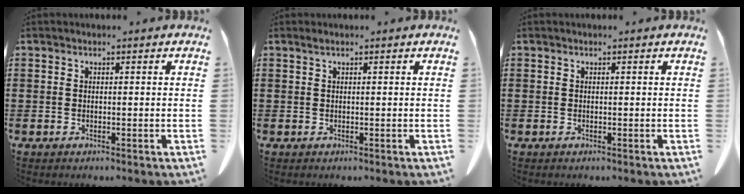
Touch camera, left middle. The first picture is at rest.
{"total": 0.6, "force": [0.4, 0.0, 0.5], "torque": [-0.010, -0.002, 0.008]}
{"total": 0.0}